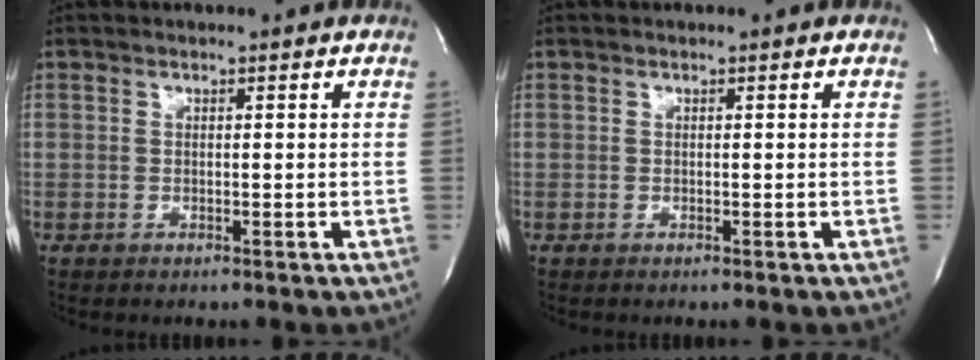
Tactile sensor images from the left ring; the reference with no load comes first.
{"total": 0.0}